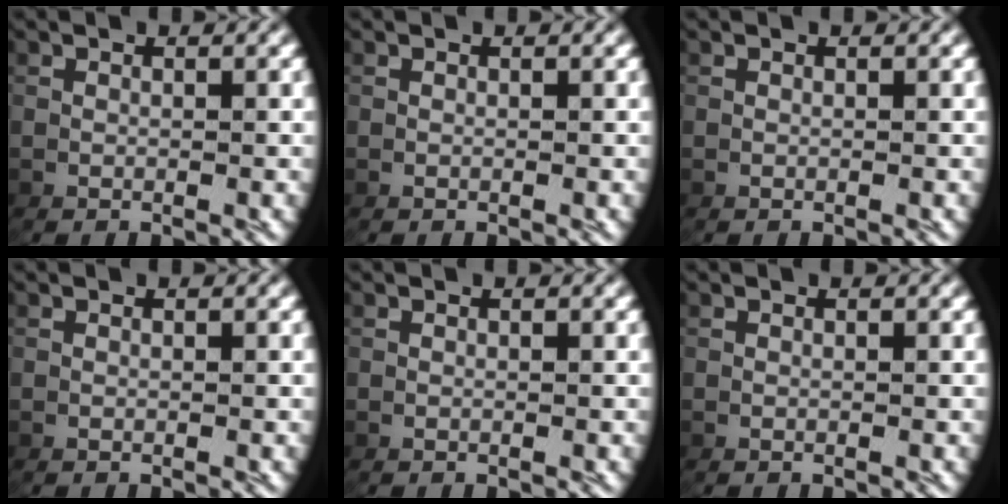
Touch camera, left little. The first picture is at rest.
{"total": 0.0}
{"total": 0.0}
{"total": 0.0}
{"total": 0.0}
{"total": 0.0}